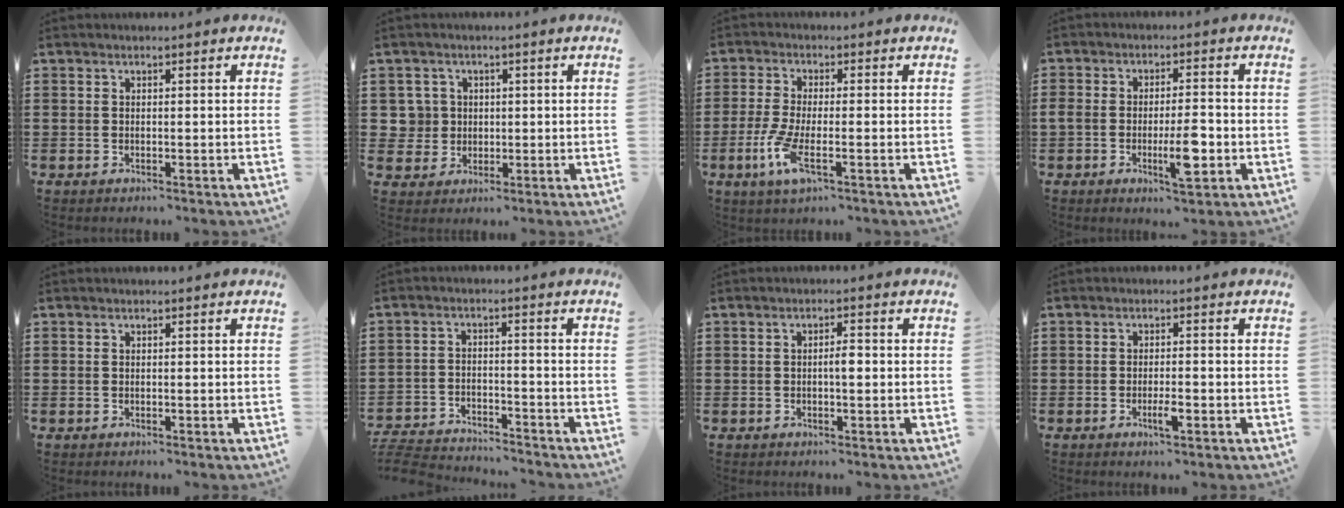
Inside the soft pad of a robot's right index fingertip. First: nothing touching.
{"total": 4.0, "force": [0.4, 3.9, 0.7], "torque": [-0.033, 0.013, 0.007]}
{"total": 5.7, "force": [-2.4, 1.5, 5.0], "torque": [-0.117, -0.014, -0.048]}
{"total": 7.2, "force": [-2.2, 2.3, 6.5], "torque": [-0.126, -0.006, -0.040]}
{"total": 0.0}
{"total": 4.6, "force": [-4.6, 0.4, 0.5], "torque": [-0.023, -0.001, -0.099]}
{"total": 2.0, "force": [-0.2, 0.6, 1.9], "torque": [-0.036, 0.004, -0.004]}
{"total": 2.8, "force": [-1.2, 0.6, 2.4], "torque": [-0.048, -0.003, -0.024]}